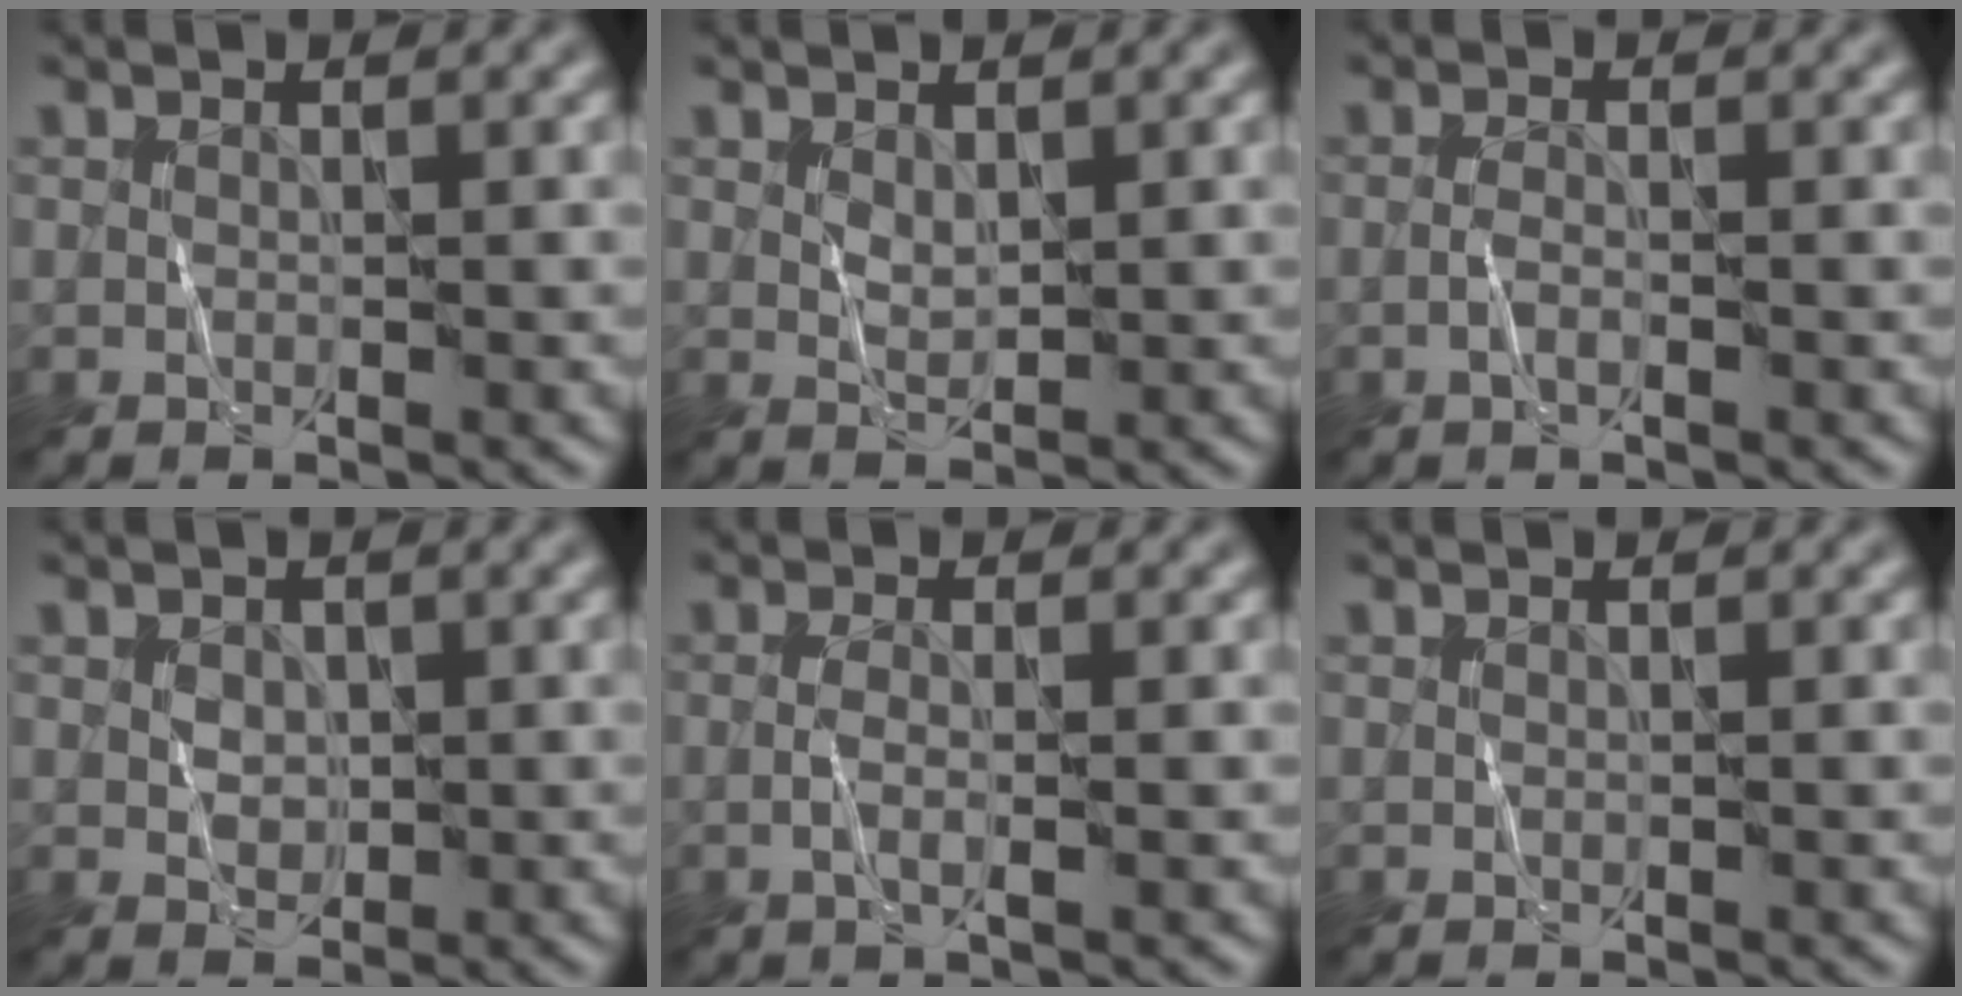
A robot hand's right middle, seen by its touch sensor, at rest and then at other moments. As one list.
[{"total": 1.2, "force": [0.9, 0.5, 0.6], "torque": [-0.012, 0.003, 0.022]}, {"total": 0.8, "force": [-0.3, 0.3, 0.7], "torque": [-0.015, 0.005, -0.009]}, {"total": 1.3, "force": [0.5, 1.1, 0.4], "torque": [-0.006, 0.003, 0.013]}, {"total": 1.3, "force": [-0.1, 0.4, 1.3], "torque": [-0.030, 0.003, -0.006]}, {"total": 0.0}]